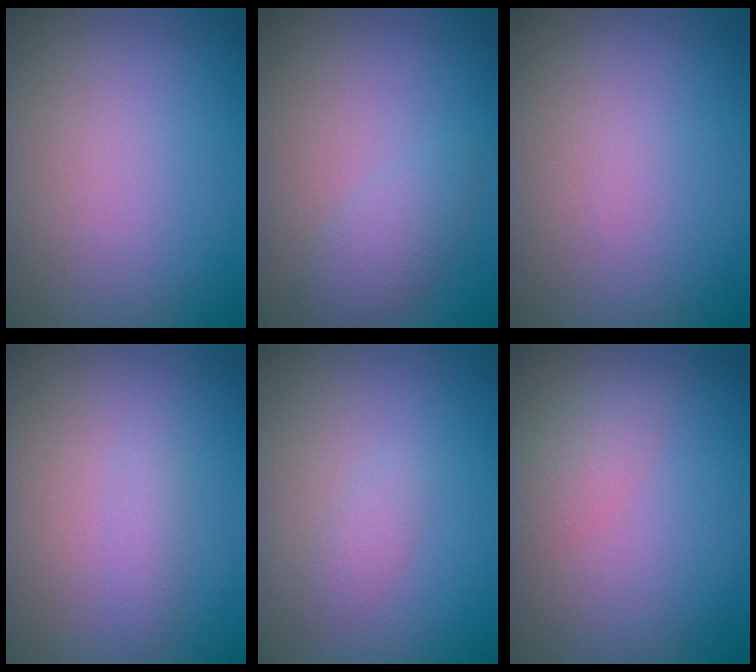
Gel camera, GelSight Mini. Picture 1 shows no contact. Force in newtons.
{"total": 2.3, "press": 2.3, "slide": 0.1}
{"total": 0.0}
{"total": 1.1, "press": 1.1, "slide": 0.0}
{"total": 1.2, "press": 1.1, "slide": 0.1}
{"total": 2.0, "press": 2.0, "slide": 0.1}